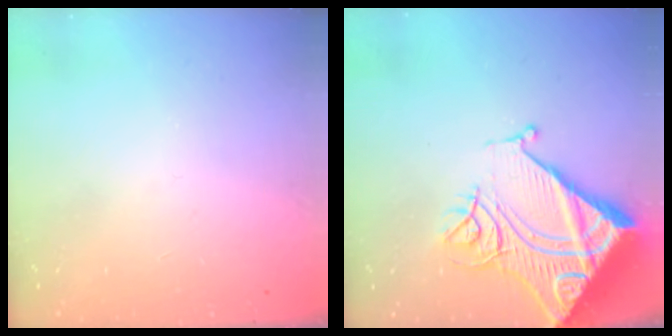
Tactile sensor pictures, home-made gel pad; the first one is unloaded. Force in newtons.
{"total": 23.6, "press": 23.4, "slide": 3.0}